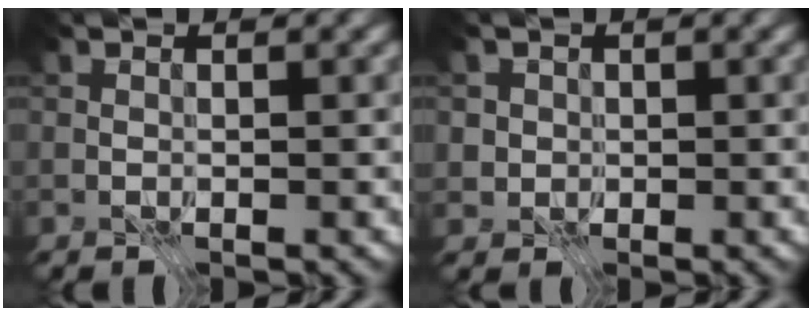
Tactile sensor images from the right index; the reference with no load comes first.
{"total": 1.3, "force": [0.0, 1.3, 0.0], "torque": [-0.001, -0.006, 0.013]}